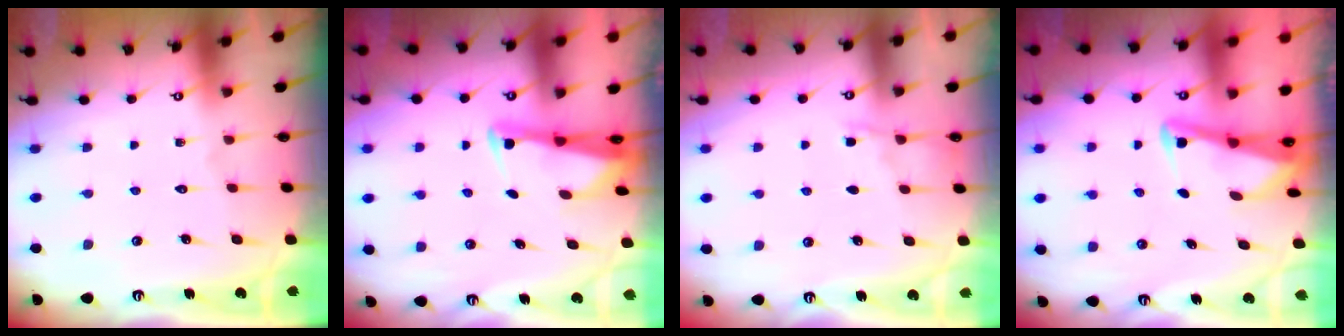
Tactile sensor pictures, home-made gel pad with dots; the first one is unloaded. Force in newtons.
{"total": 2.6, "press": 2.5, "slide": 0.6}
{"total": 5.0, "press": 4.9, "slide": 0.7}
{"total": 2.8, "press": 2.8, "slide": 0.4}